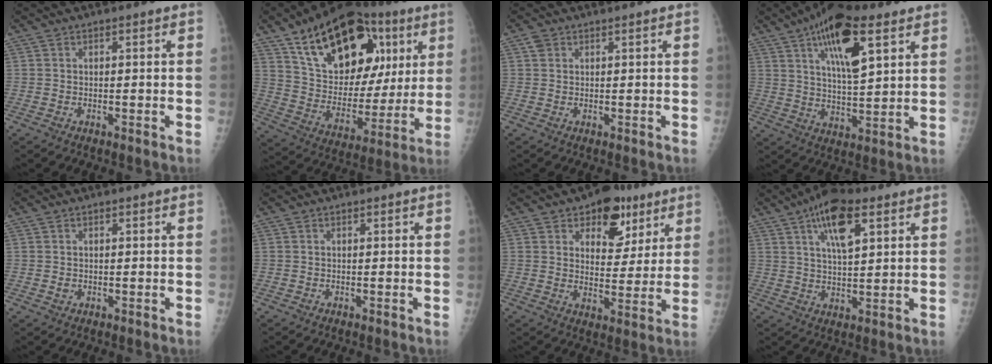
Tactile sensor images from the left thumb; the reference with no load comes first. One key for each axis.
{"total": 28.0, "fx": 12.3, "fy": 15.3, "fz": 19.9, "tx": -0.270, "ty": -0.004, "tz": 0.203}
{"total": 1.4, "fx": 0.7, "fy": 1.1, "fz": 0.5, "tx": 0.003, "ty": 0.002, "tz": 0.011}
{"total": 15.5, "fx": 7.5, "fy": 5.9, "fz": 12.2, "tx": -0.177, "ty": -0.019, "tz": 0.124}
{"total": 1.4, "fx": -0.1, "fy": 1.3, "fz": 0.6, "tx": -0.005, "ty": 0.001, "tz": 0.001}
{"total": 0.0}
{"total": 12.3, "fx": 6.7, "fy": 7.8, "fz": 6.7, "tx": -0.043, "ty": -0.027, "tz": 0.096}
{"total": 11.6, "fx": 5.5, "fy": 4.8, "fz": 9.0, "tx": -0.135, "ty": -0.011, "tz": 0.092}